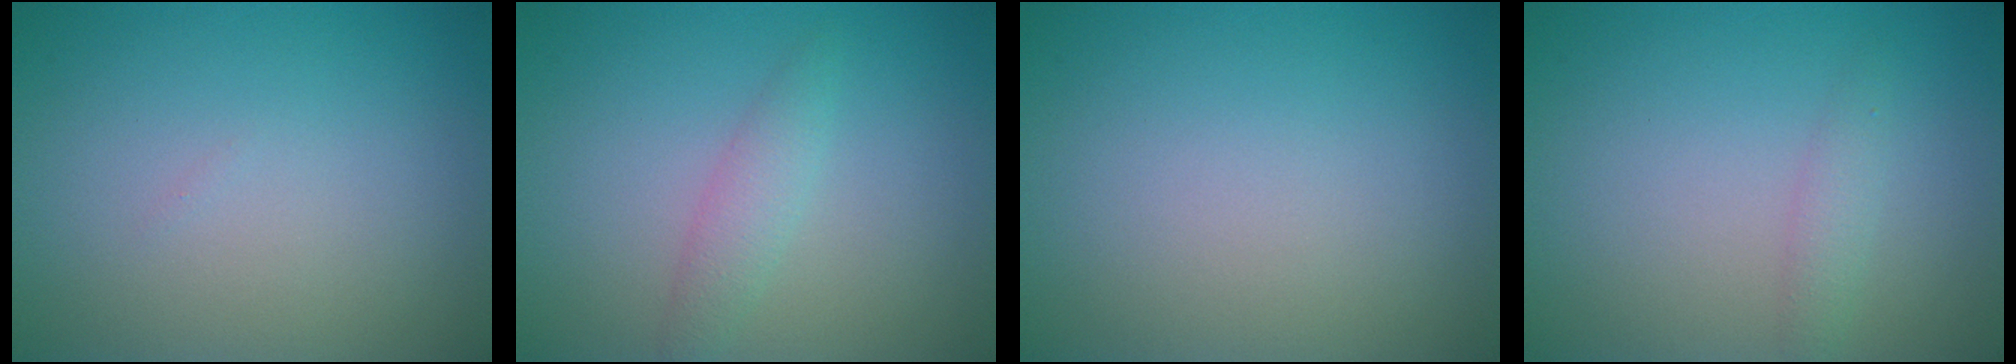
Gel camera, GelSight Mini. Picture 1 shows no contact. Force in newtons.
{"total": 1.8, "press": 1.8, "slide": 0.0}
{"total": 0.0}
{"total": 1.3, "press": 1.3, "slide": 0.0}